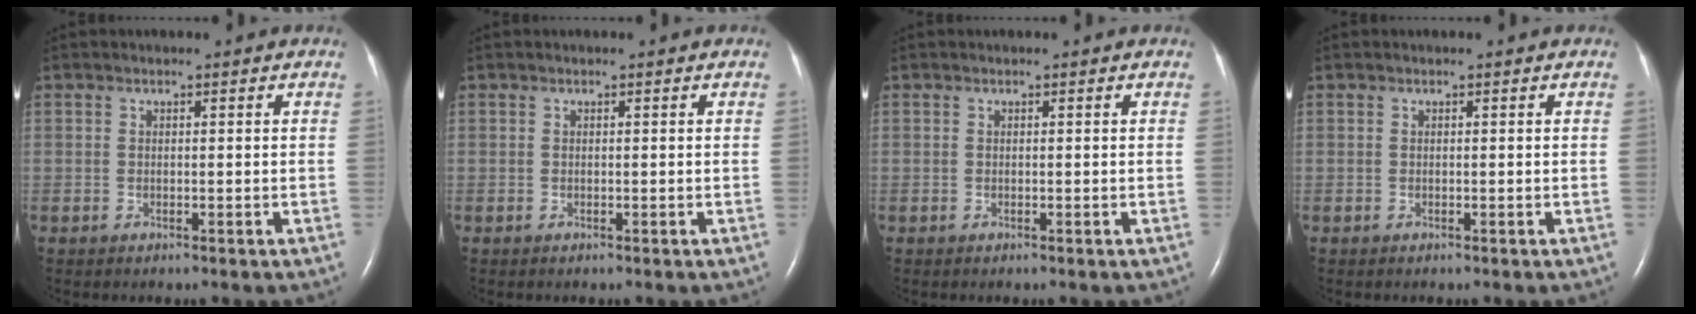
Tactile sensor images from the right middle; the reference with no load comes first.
{"total": 0.0}
{"total": 0.0}
{"total": 0.0}